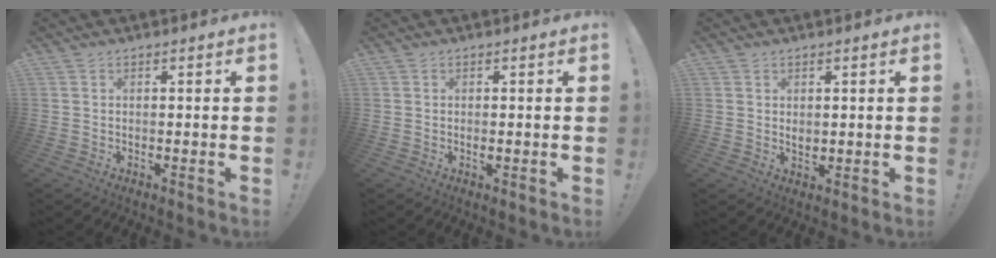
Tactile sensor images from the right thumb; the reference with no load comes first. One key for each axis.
{"total": 0.8, "fx": 0.0, "fy": 0.2, "fz": 0.7, "tx": -0.007, "ty": -0.004, "tz": -0.003}
{"total": 1.9, "fx": 0.9, "fy": 1.3, "fz": 1.2, "tx": -0.012, "ty": -0.006, "tz": 0.014}